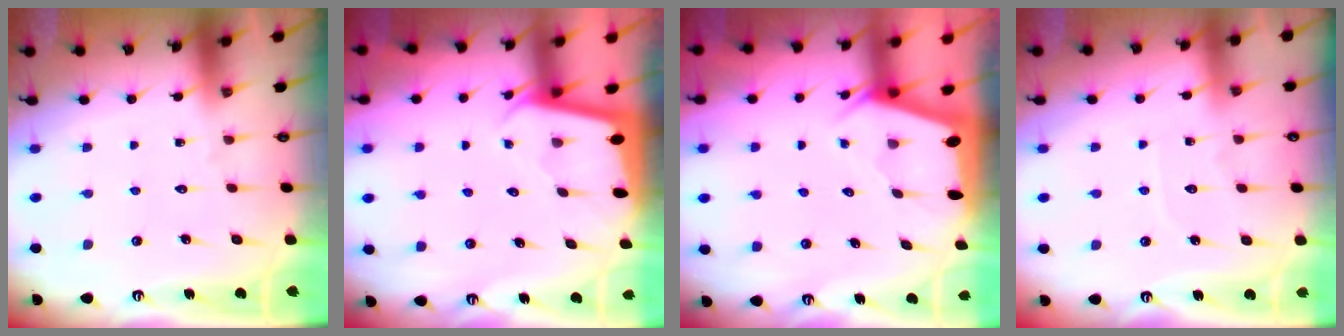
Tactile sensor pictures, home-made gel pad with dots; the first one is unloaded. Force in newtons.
{"total": 2.0, "press": 2.0, "slide": 0.1}
{"total": 2.1, "press": 2.0, "slide": 0.3}
{"total": 3.8, "press": 3.8, "slide": 0.5}